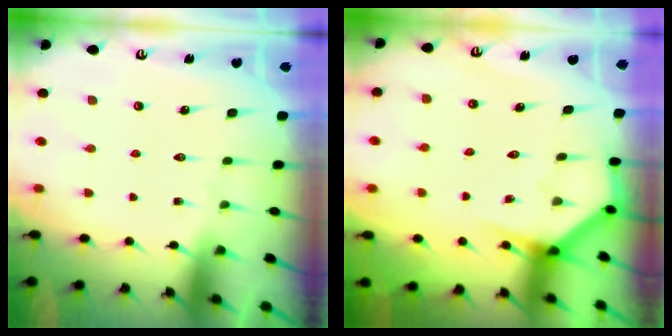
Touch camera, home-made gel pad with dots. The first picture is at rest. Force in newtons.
{"total": 3.8, "press": 3.8, "slide": 0.2}